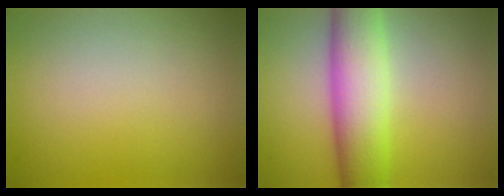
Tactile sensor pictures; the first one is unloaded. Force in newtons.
{"total": 8.0, "press": 8.0, "slide": 0.2}